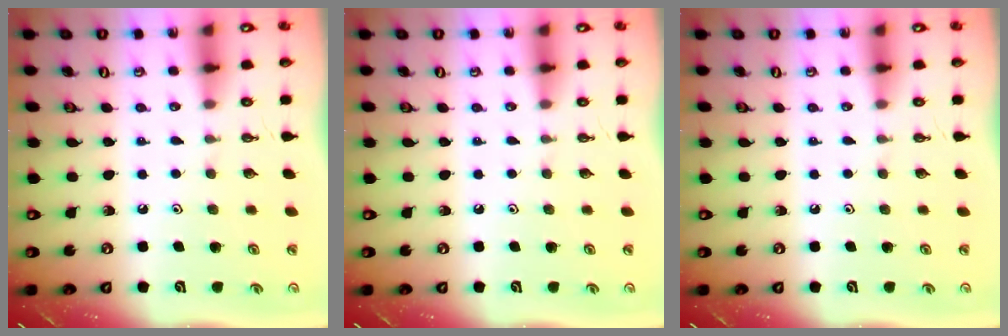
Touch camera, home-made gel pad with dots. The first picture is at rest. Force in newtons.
{"total": 0.0}
{"total": 0.0}